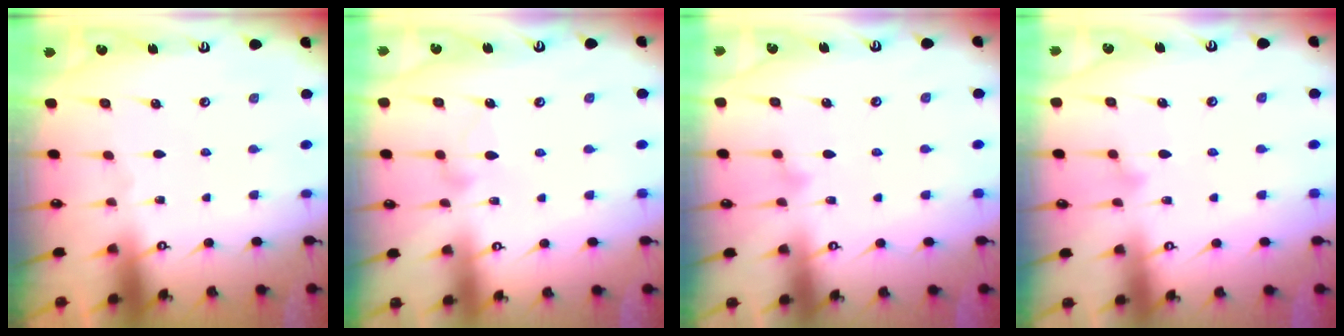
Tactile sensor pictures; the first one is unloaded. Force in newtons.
{"total": 8.6, "press": 8.6, "slide": 0.4}
{"total": 6.7, "press": 6.7, "slide": 0.3}
{"total": 9.4, "press": 9.4, "slide": 0.6}